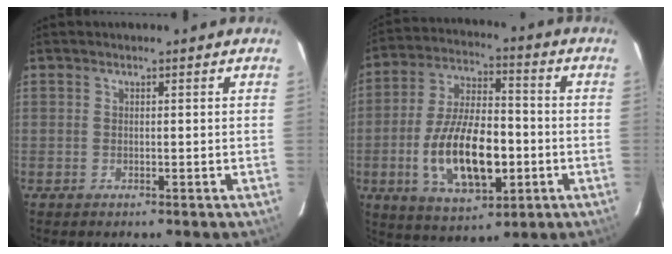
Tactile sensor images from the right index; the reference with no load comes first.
{"total": 17.4, "force": [-4.1, 7.9, 14.9], "torque": [-0.293, 0.001, -0.060]}